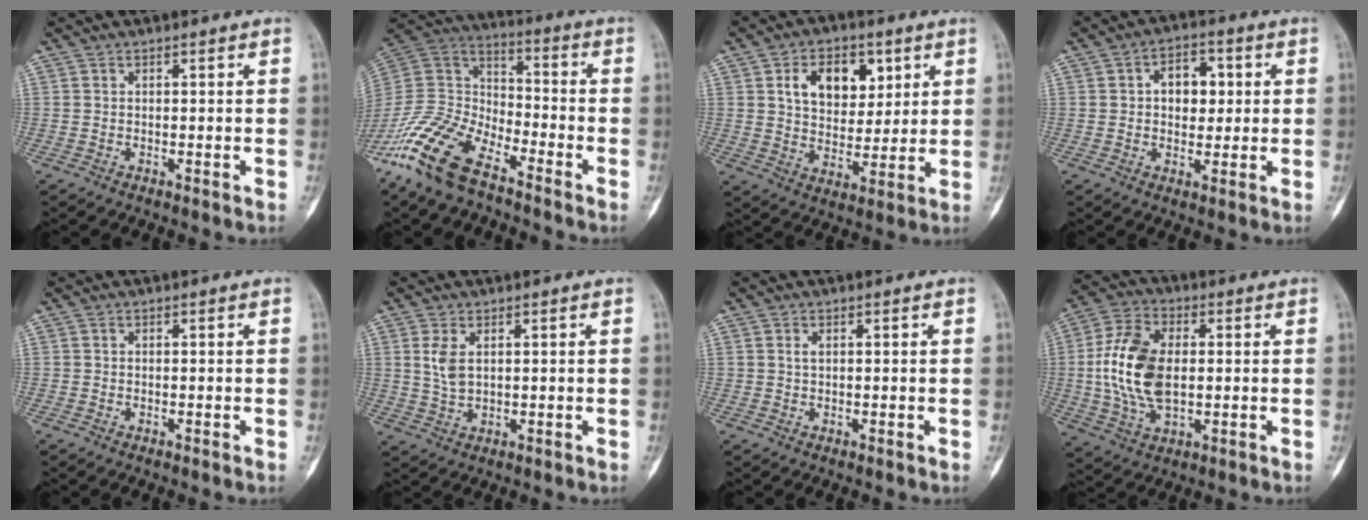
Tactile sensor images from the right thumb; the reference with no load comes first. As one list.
[{"total": 16.9, "force": [-11.6, 7.2, 10.0], "torque": [-0.199, 0.059, -0.230]}, {"total": 12.2, "force": [4.7, 8.2, 7.7], "torque": [-0.075, -0.017, 0.081]}, {"total": 7.5, "force": [1.3, 5.1, 5.3], "torque": [-0.043, 0.005, 0.013]}, {"total": 0.0}, {"total": 4.2, "force": [1.3, 2.2, 3.3], "torque": [-0.071, -0.004, 0.033]}, {"total": 1.0, "force": [0.4, 0.6, 0.7], "torque": [-0.014, 0.003, 0.009]}, {"total": 14.7, "force": [0.4, 8.8, 11.7], "torque": [-0.232, 0.007, 0.008]}]